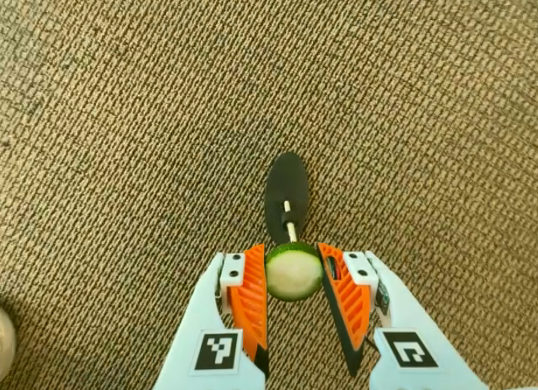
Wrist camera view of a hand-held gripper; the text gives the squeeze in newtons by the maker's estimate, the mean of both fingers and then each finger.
{"total": 8.4, "left": 8.8, "right": 8.1}